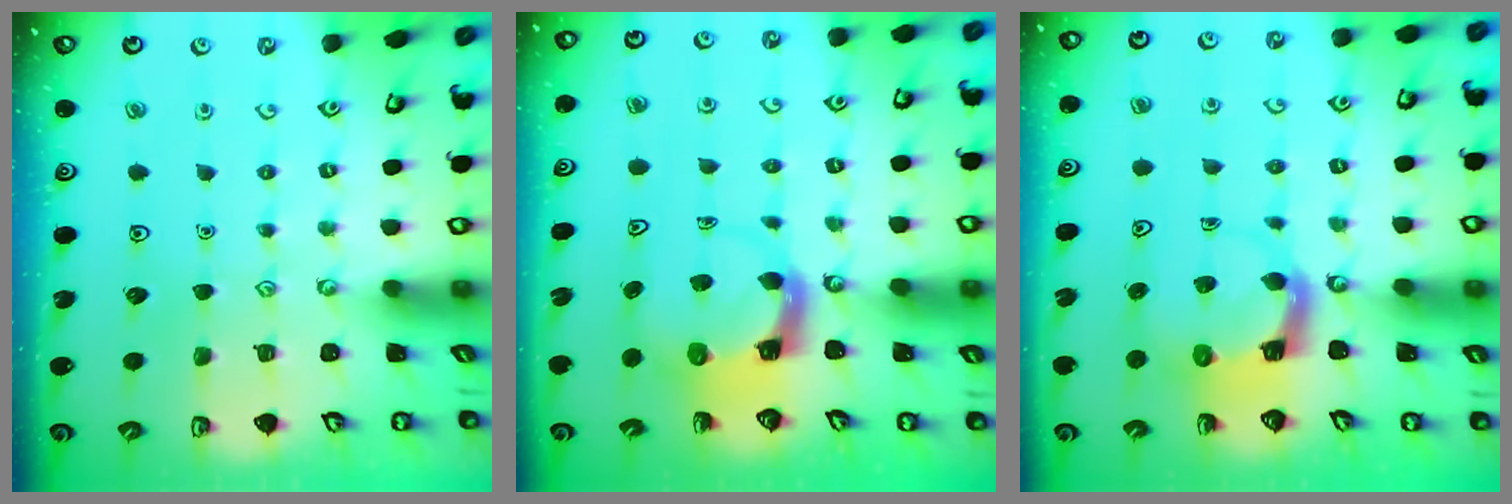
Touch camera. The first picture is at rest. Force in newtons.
{"total": 3.7, "press": 3.6, "slide": 0.6}
{"total": 3.7, "press": 3.6, "slide": 0.7}